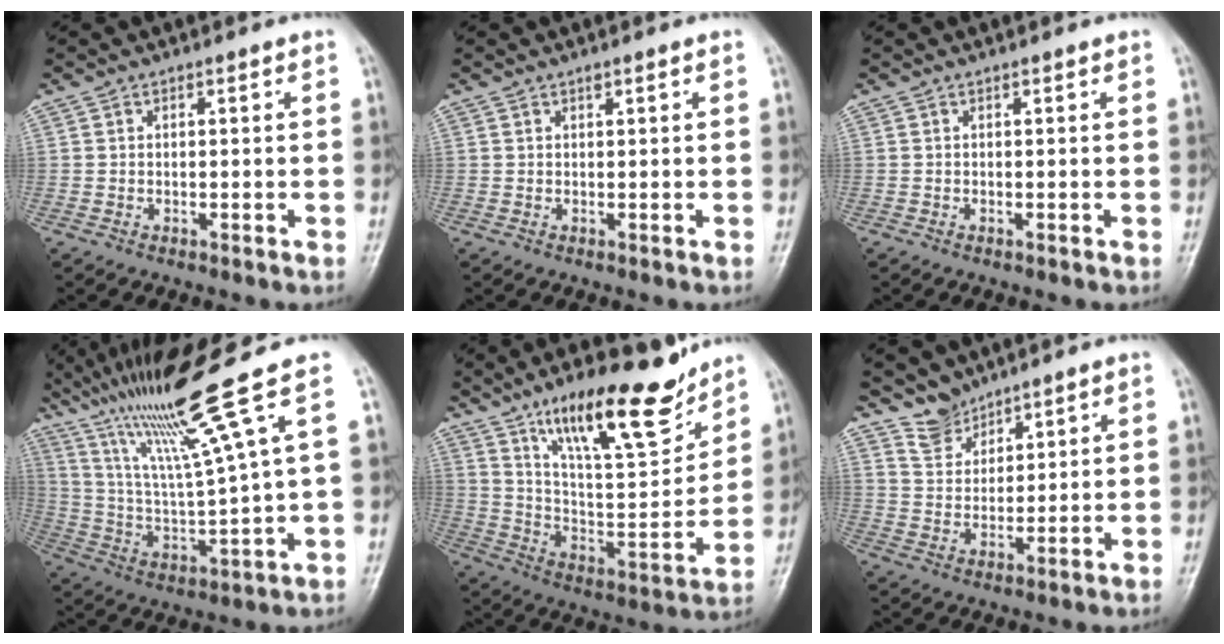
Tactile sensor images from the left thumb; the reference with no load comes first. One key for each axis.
{"total": 0.8, "fx": 0.4, "fy": 0.4, "fz": 0.5, "tx": -0.006, "ty": 0.001, "tz": 0.008}
{"total": 0.0}
{"total": 17.1, "fx": 10.7, "fy": -1.4, "fz": 13.3, "tx": -0.229, "ty": -0.044, "tz": 0.197}
{"total": 20.9, "fx": 14.3, "fy": 6.1, "fz": 14.0, "tx": -0.186, "ty": -0.080, "tz": 0.244}
{"total": 4.7, "fx": 4.2, "fy": 2.0, "fz": 0.3, "tx": 0.017, "ty": -0.038, "tz": 0.090}